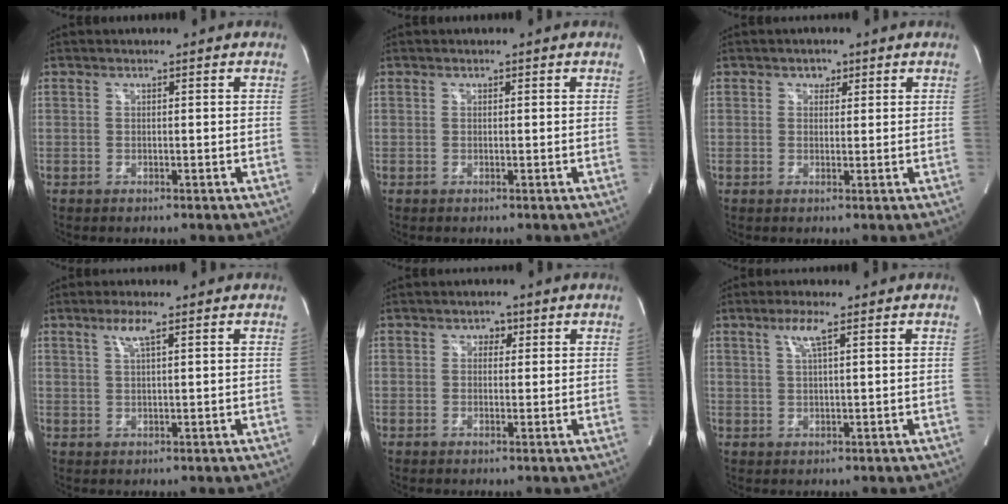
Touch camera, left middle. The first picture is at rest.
{"total": 0.0}
{"total": 1.1, "force": [0.7, 0.8, 0.2], "torque": [-0.001, 0.001, 0.009]}
{"total": 2.8, "force": [1.5, 0.1, 2.3], "torque": [-0.051, 0.002, 0.031]}
{"total": 1.6, "force": [0.6, 1.3, 0.7], "torque": [-0.006, 0.005, 0.006]}
{"total": 3.1, "force": [1.6, -0.1, 2.7], "torque": [-0.059, 0.002, 0.032]}